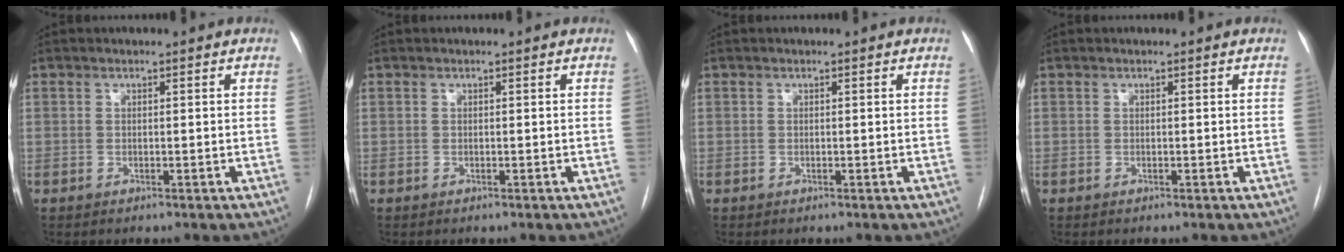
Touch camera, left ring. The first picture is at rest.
{"total": 0.0}
{"total": 0.0}
{"total": 0.0}